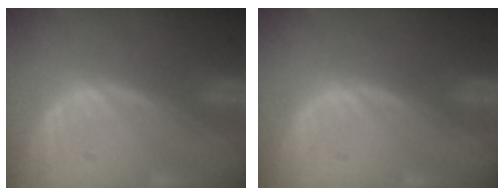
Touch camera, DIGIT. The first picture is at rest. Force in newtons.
{"total": 0.0}